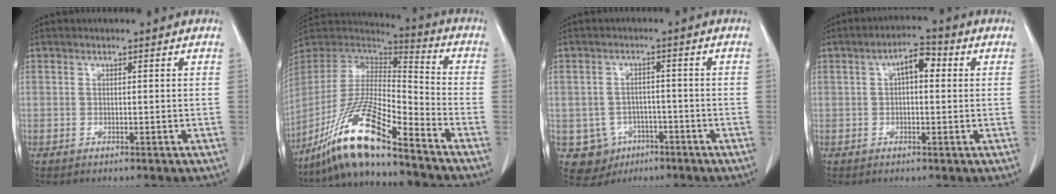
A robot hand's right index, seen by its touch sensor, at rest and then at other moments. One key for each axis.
{"total": 15.8, "fx": -11.6, "fy": 1.4, "fz": 10.6, "tx": -0.204, "ty": -0.009, "tz": -0.218}
{"total": 6.4, "fx": -2.3, "fy": 5.9, "fz": 1.0, "tx": -0.018, "ty": 0.009, "tz": -0.025}
{"total": 5.0, "fx": 1.3, "fy": 2.0, "fz": 4.4, "tx": -0.072, "ty": 0.022, "tz": 0.017}